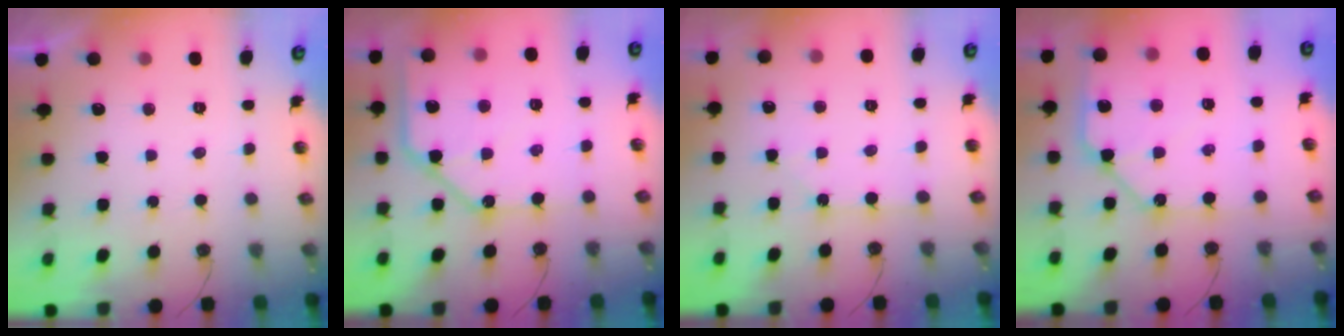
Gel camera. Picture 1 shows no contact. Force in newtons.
{"total": 14.0, "press": 13.9, "slide": 1.4}
{"total": 1.1, "press": 1.1, "slide": 0.2}
{"total": 11.9, "press": 11.8, "slide": 1.6}